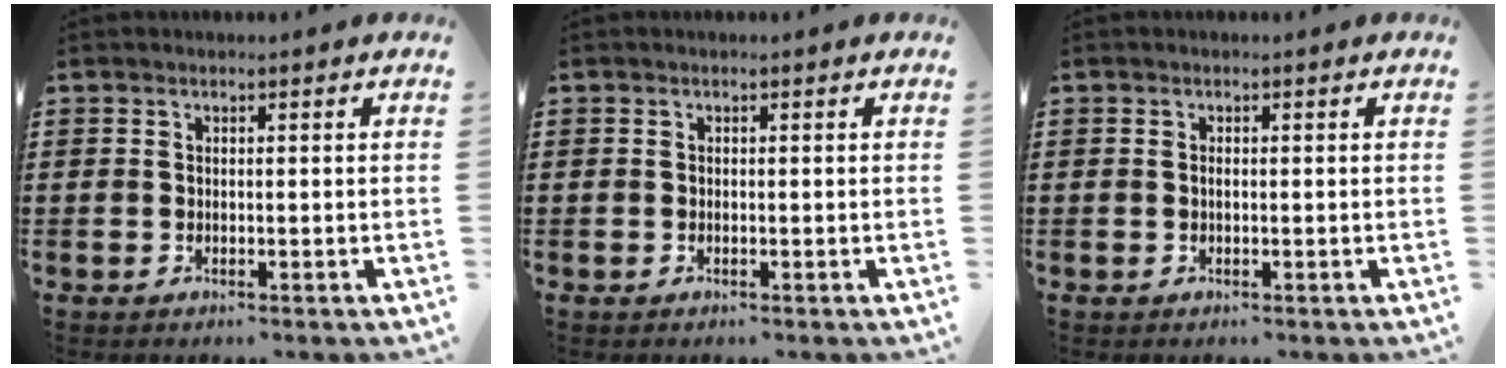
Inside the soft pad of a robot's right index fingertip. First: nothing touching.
{"total": 0.0}
{"total": 0.6, "force": [0.0, 0.2, 0.6], "torque": [-0.012, -0.001, -0.001]}